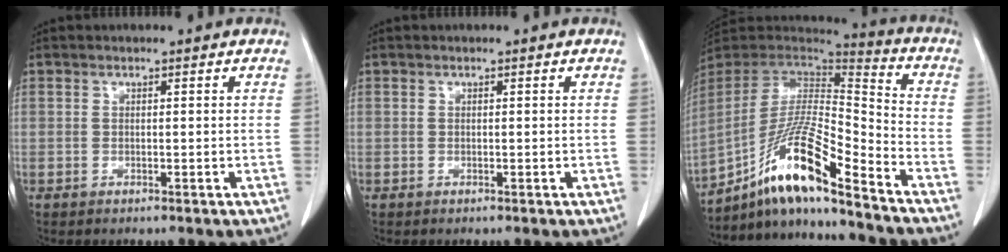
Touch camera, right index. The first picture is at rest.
{"total": 0.0}
{"total": 16.5, "force": [-11.9, 0.6, 11.4], "torque": [-0.218, 0.005, -0.218]}